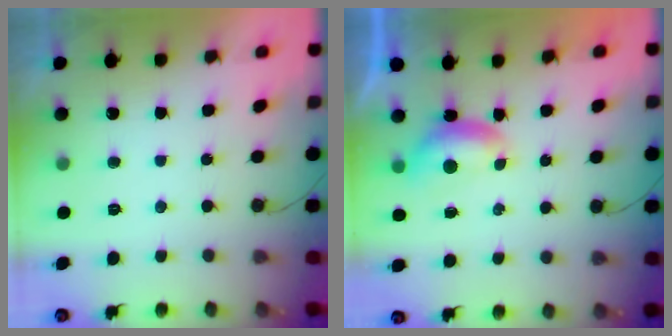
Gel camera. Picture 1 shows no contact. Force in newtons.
{"total": 5.8, "press": 5.8, "slide": 0.7}